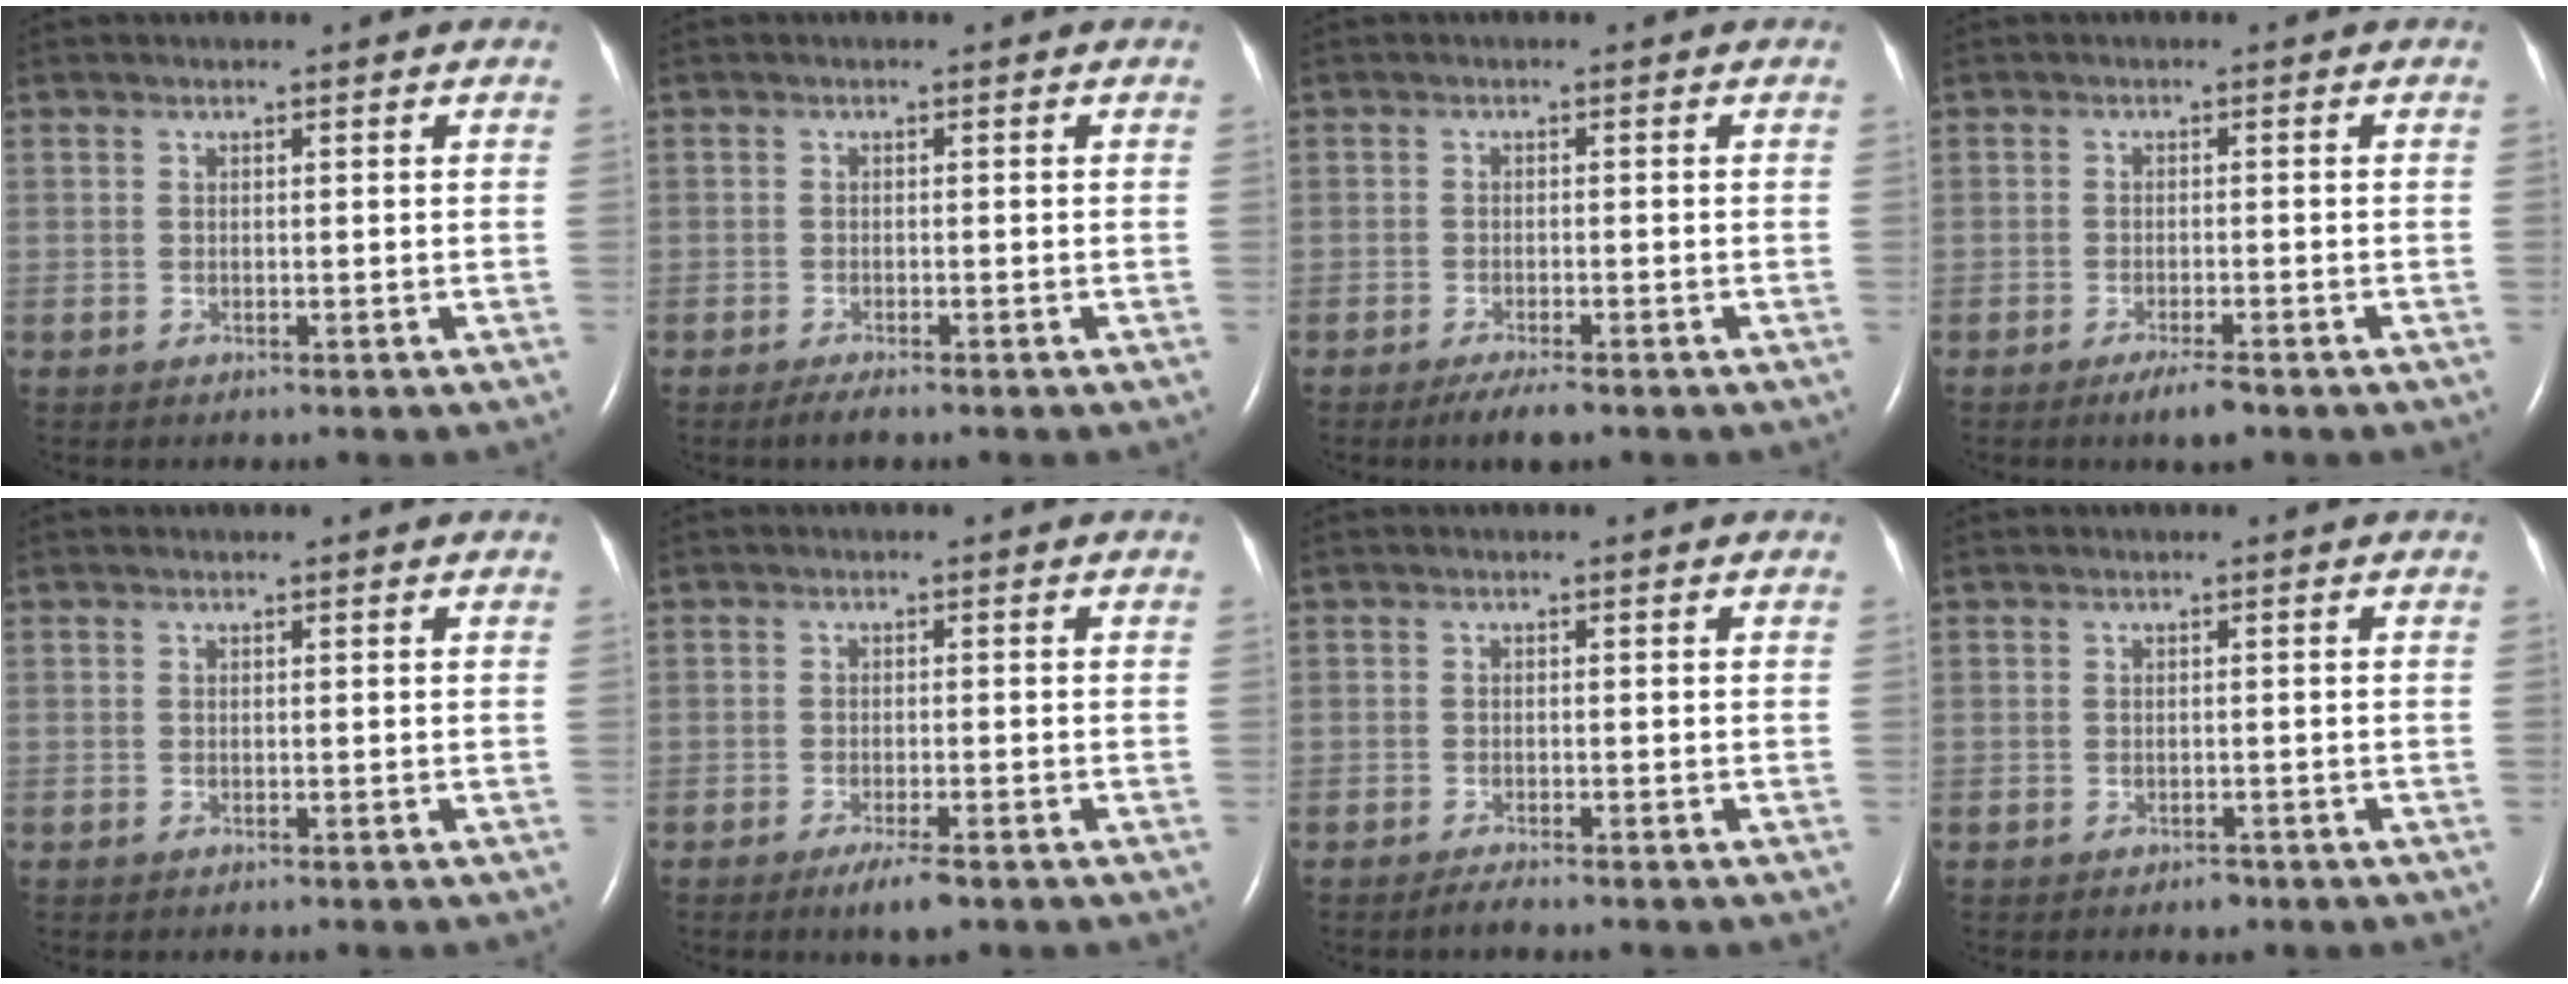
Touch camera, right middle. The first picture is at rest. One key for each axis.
{"total": 1.7, "fx": -1.3, "fy": 0.1, "fz": 1.1, "tx": -0.029, "ty": -0.006, "tz": -0.024}
{"total": 3.4, "fx": -2.5, "fy": 0.5, "fz": 2.3, "tx": -0.041, "ty": -0.007, "tz": -0.041}
{"total": 3.2, "fx": -2.2, "fy": 0.3, "fz": 2.3, "tx": -0.041, "ty": -0.006, "tz": -0.036}
{"total": 0.0}
{"total": 3.6, "fx": -2.3, "fy": 0.4, "fz": 2.7, "tx": -0.047, "ty": -0.007, "tz": -0.037}
{"total": 1.1, "fx": -1.0, "fy": -0.2, "fz": 0.5, "tx": -0.016, "ty": -0.003, "tz": -0.019}
{"total": 1.1, "fx": -0.8, "fy": 0.6, "fz": 0.5, "tx": -0.008, "ty": 0.000, "tz": -0.007}